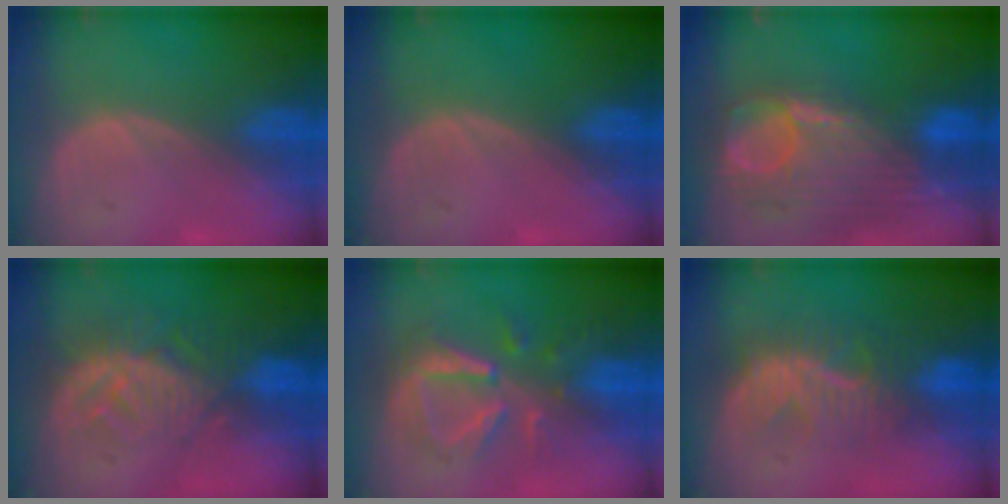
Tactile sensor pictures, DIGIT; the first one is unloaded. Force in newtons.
{"total": 0.0}
{"total": 12.7, "press": 10.7, "slide": 6.8}
{"total": 9.3, "press": 8.1, "slide": 4.6}
{"total": 8.3, "press": 8.2, "slide": 0.8}
{"total": 8.4, "press": 7.9, "slide": 2.6}